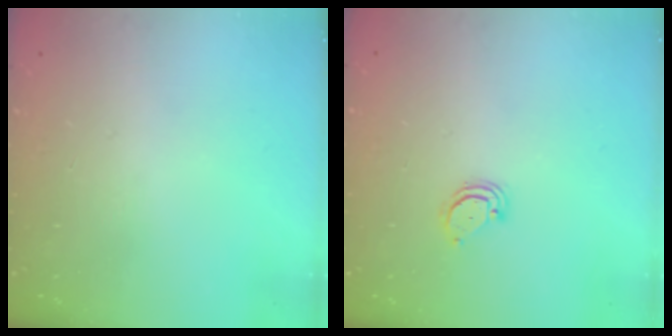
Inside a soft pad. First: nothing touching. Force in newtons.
{"total": 3.0, "press": 3.0, "slide": 0.2}